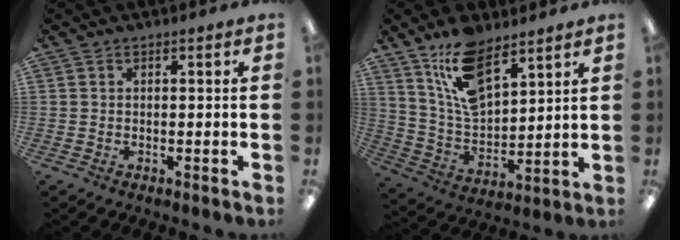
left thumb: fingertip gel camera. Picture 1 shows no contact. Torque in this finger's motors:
{"motor_torque": [0.37, 0.35, 1.10, -0.76, 0.10]}